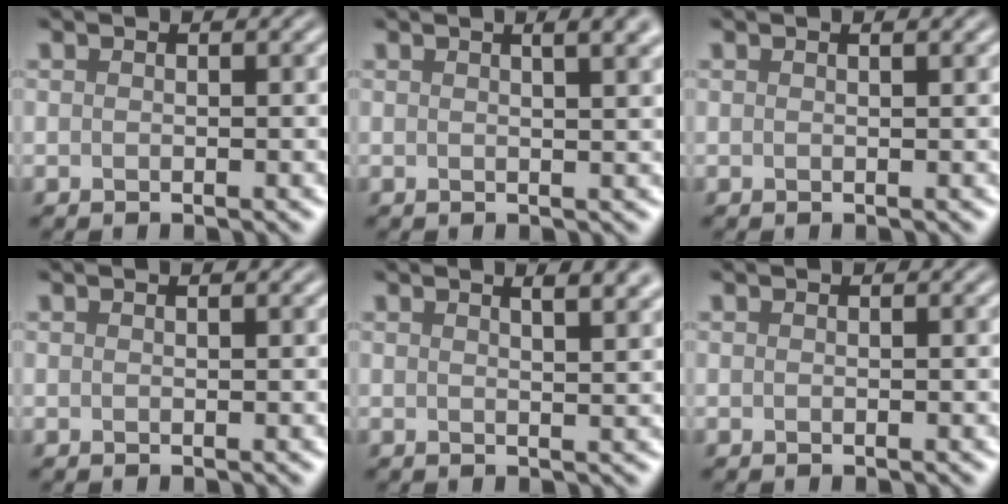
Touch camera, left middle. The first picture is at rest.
{"total": 5.7, "force": [3.0, 2.6, 4.1], "torque": [-0.017, 0.038, 0.006]}
{"total": 1.0, "force": [0.6, 0.4, 0.7], "torque": [-0.007, -0.003, -0.001]}
{"total": 0.7, "force": [0.5, 0.3, 0.5], "torque": [-0.004, -0.001, 0.000]}
{"total": 5.5, "force": [3.4, 2.3, 3.7], "torque": [-0.012, 0.033, 0.013]}
{"total": 0.0}